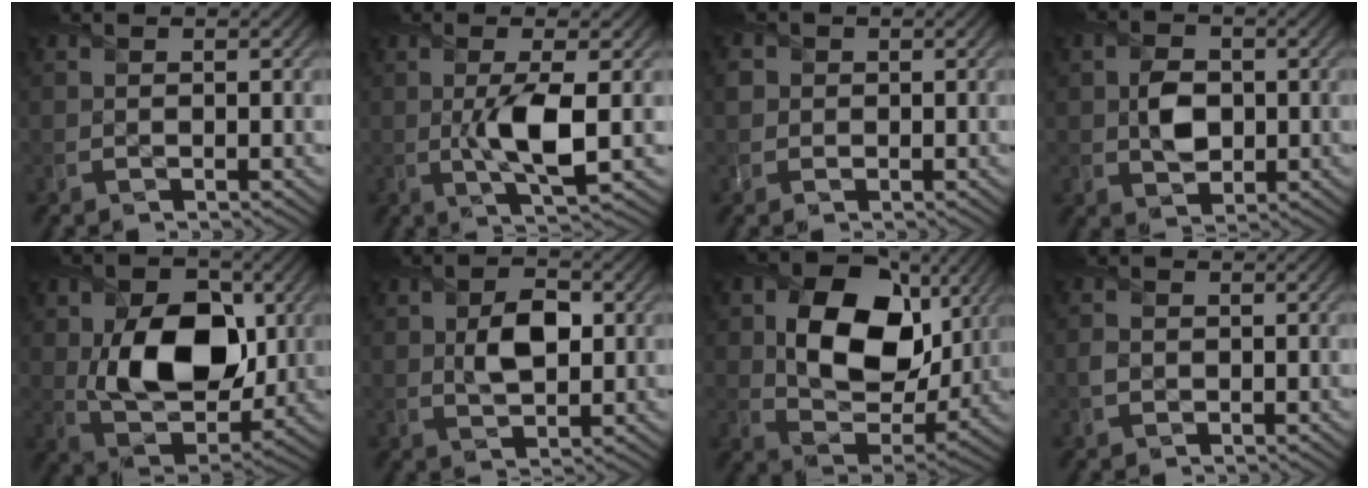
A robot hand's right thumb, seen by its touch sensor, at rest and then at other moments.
{"total": 5.9, "force": [-0.4, 1.5, 5.7], "torque": [-0.104, -0.003, -0.007]}
{"total": 1.5, "force": [0.3, 1.5, 0.1], "torque": [-0.006, -0.001, 0.002]}
{"total": 4.2, "force": [0.1, 3.1, 2.8], "torque": [-0.058, -0.003, -0.003]}
{"total": 12.4, "force": [1.1, 8.4, 9.0], "torque": [-0.157, -0.009, 0.021]}
{"total": 5.2, "force": [0.8, 3.0, 4.2], "torque": [-0.079, 0.001, 0.012]}
{"total": 14.1, "force": [3.4, 10.1, 9.3], "torque": [-0.165, -0.013, 0.060]}
{"total": 1.3, "force": [-0.2, 1.1, 0.7], "torque": [-0.020, -0.001, -0.006]}